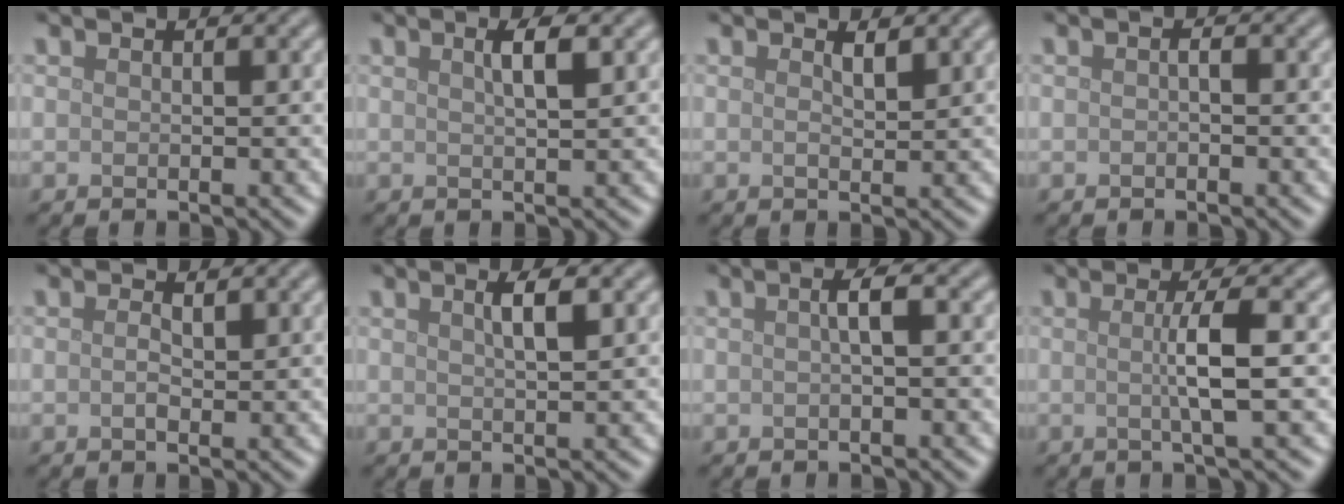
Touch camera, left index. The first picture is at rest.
{"total": 2.2, "force": [0.9, 0.5, 2.0], "torque": [-0.027, 0.006, 0.011]}
{"total": 1.2, "force": [0.6, 0.3, 1.0], "torque": [-0.020, -0.003, 0.010]}
{"total": 0.6, "force": [-0.2, 0.2, 0.5], "torque": [-0.011, 0.001, -0.004]}
{"total": 1.3, "force": [0.1, 0.6, 1.1], "torque": [-0.023, 0.000, 0.001]}
{"total": 2.2, "force": [0.9, 0.5, 1.9], "torque": [-0.027, 0.006, 0.010]}
{"total": 1.8, "force": [0.1, 0.3, 1.8], "torque": [-0.032, 0.006, 0.000]}
{"total": 3.7, "force": [0.0, 0.6, 3.6], "torque": [-0.061, -0.002, -0.006]}